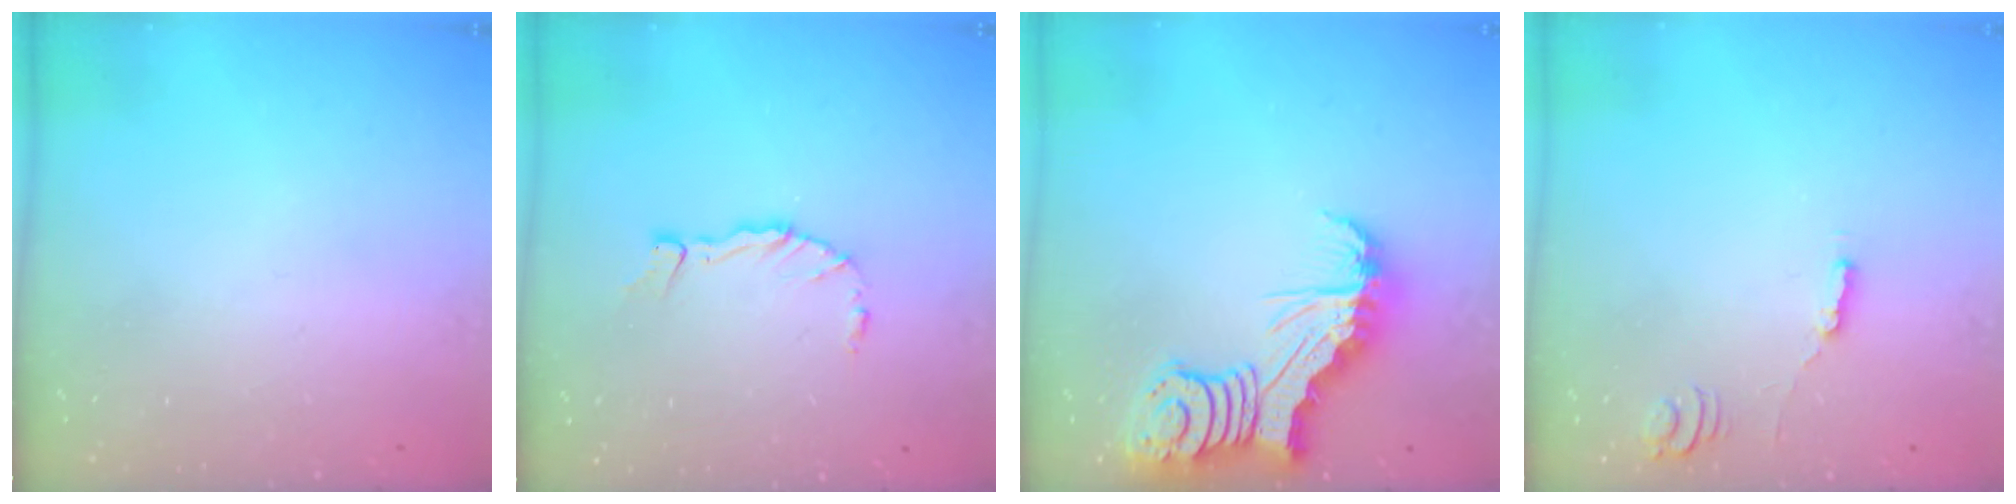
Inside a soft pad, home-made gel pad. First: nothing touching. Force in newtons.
{"total": 5.2, "press": 5.2, "slide": 0.4}
{"total": 8.6, "press": 8.5, "slide": 1.2}
{"total": 0.9, "press": 0.9, "slide": 0.3}